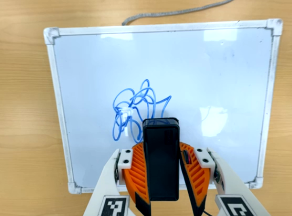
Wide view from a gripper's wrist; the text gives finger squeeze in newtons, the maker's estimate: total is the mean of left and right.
{"total": 8.4, "left": 7.6, "right": 9.1}